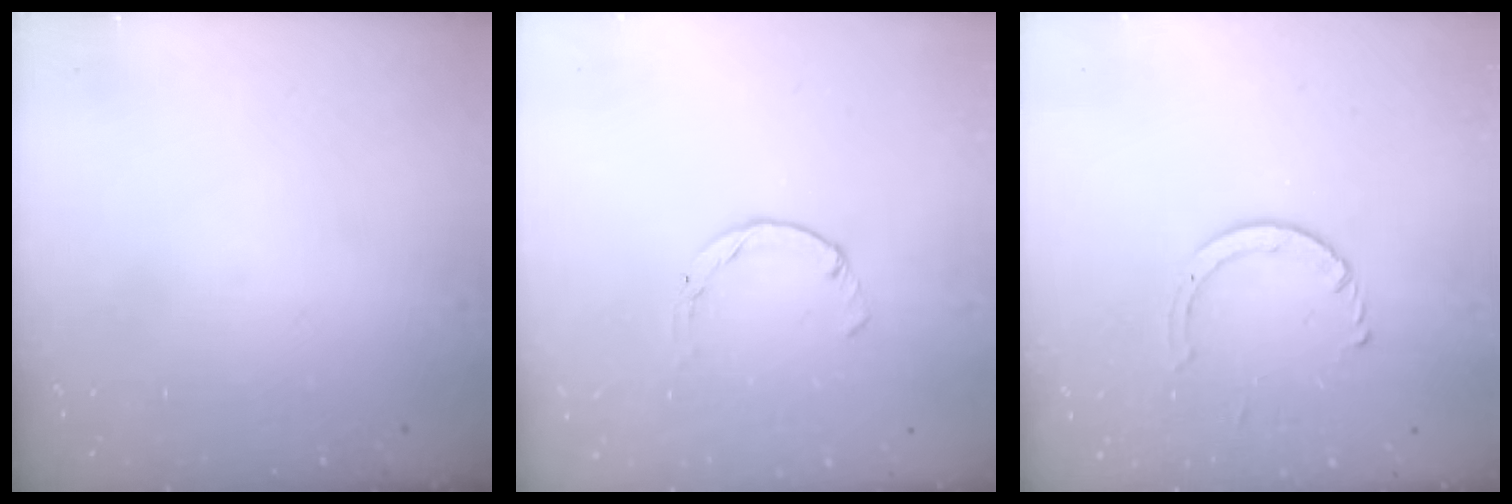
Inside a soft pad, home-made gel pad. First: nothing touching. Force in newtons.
{"total": 0.0}
{"total": 3.3, "press": 3.3, "slide": 0.4}